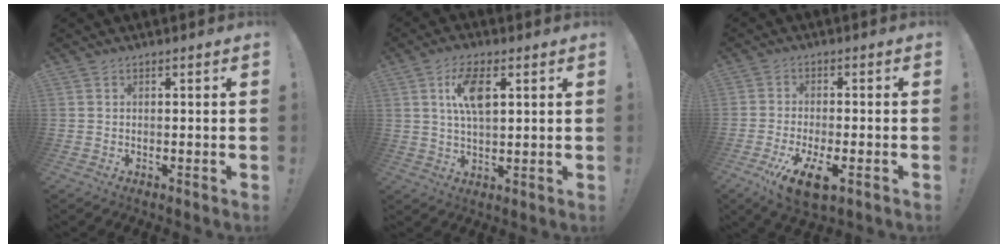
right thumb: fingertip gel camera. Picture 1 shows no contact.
{"total": 9.2, "force": [3.0, 4.0, 7.7], "torque": [-0.144, 0.000, 0.051]}
{"total": 8.7, "force": [-4.0, 2.8, 7.2], "torque": [-0.137, 0.006, -0.067]}